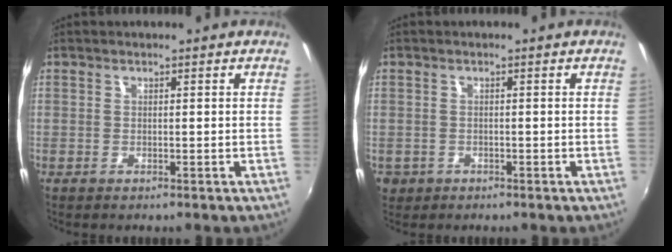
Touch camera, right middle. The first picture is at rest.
{"total": 3.7, "force": [-1.2, 3.2, 1.4], "torque": [-0.036, -0.006, -0.014]}